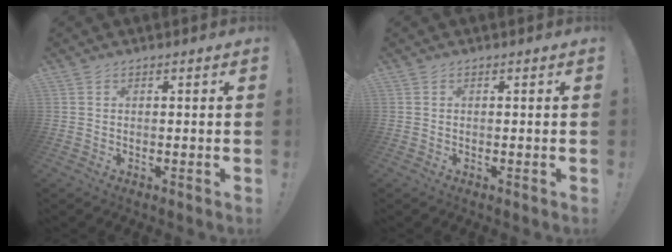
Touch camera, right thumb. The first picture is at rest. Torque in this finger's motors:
{"motor_torque": [0.00, 0.00, 0.00, 0.00, 0.00]}